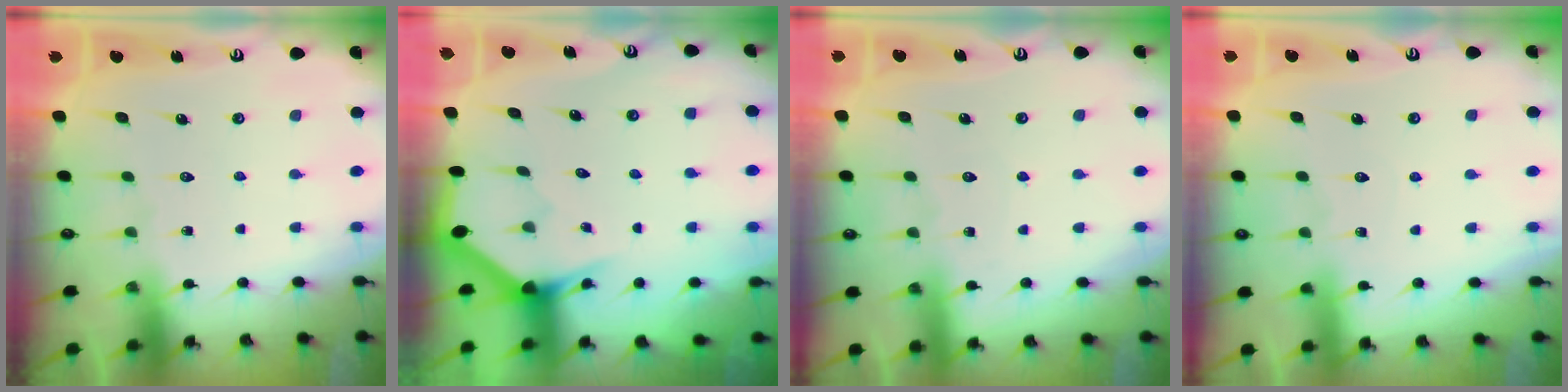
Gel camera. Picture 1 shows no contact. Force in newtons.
{"total": 3.2, "press": 3.2, "slide": 0.2}
{"total": 2.6, "press": 2.6, "slide": 0.4}
{"total": 3.2, "press": 3.2, "slide": 0.3}